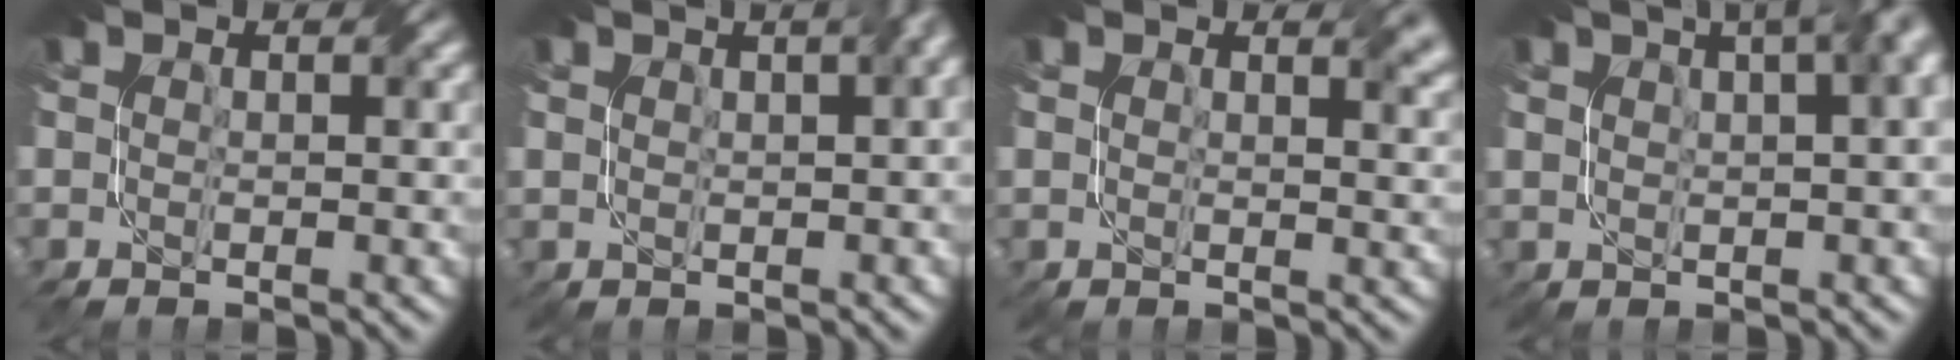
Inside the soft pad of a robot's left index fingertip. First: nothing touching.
{"total": 8.0, "force": [3.0, 4.1, 6.2], "torque": [-0.072, 0.030, 0.029]}
{"total": 2.1, "force": [1.7, 0.8, 0.7], "torque": [-0.010, -0.005, 0.028]}
{"total": 20.3, "force": [8.7, 11.2, 14.6], "torque": [-0.121, 0.092, 0.076]}